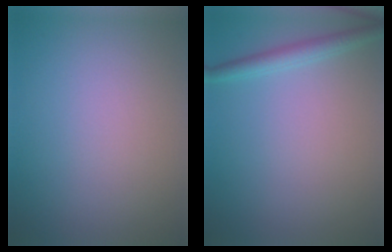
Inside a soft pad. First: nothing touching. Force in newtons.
{"total": 2.0, "press": 2.0, "slide": 0.1}